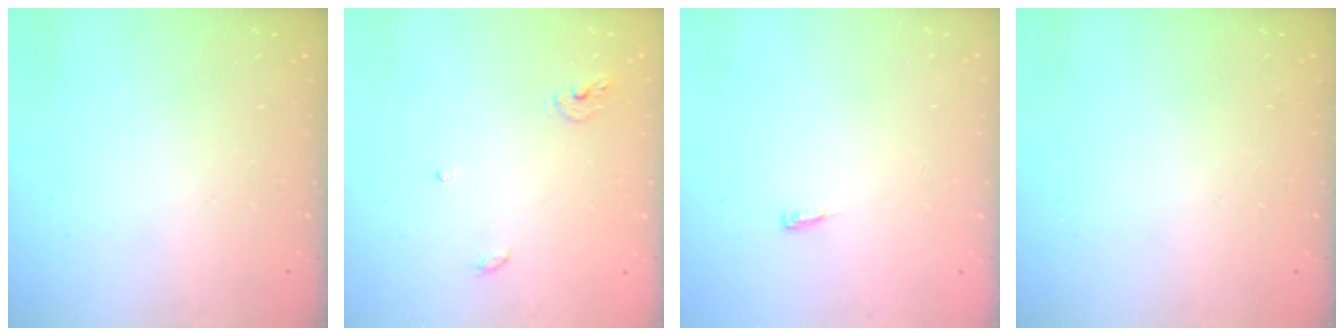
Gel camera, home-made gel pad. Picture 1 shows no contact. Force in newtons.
{"total": 5.2, "press": 5.2, "slide": 0.4}
{"total": 3.4, "press": 3.3, "slide": 0.7}
{"total": 0.0}